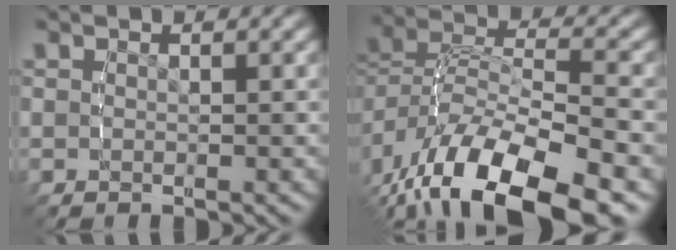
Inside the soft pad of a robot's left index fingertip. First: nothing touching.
{"total": 8.4, "force": [-4.3, 4.3, 5.8], "torque": [-0.120, -0.017, -0.056]}